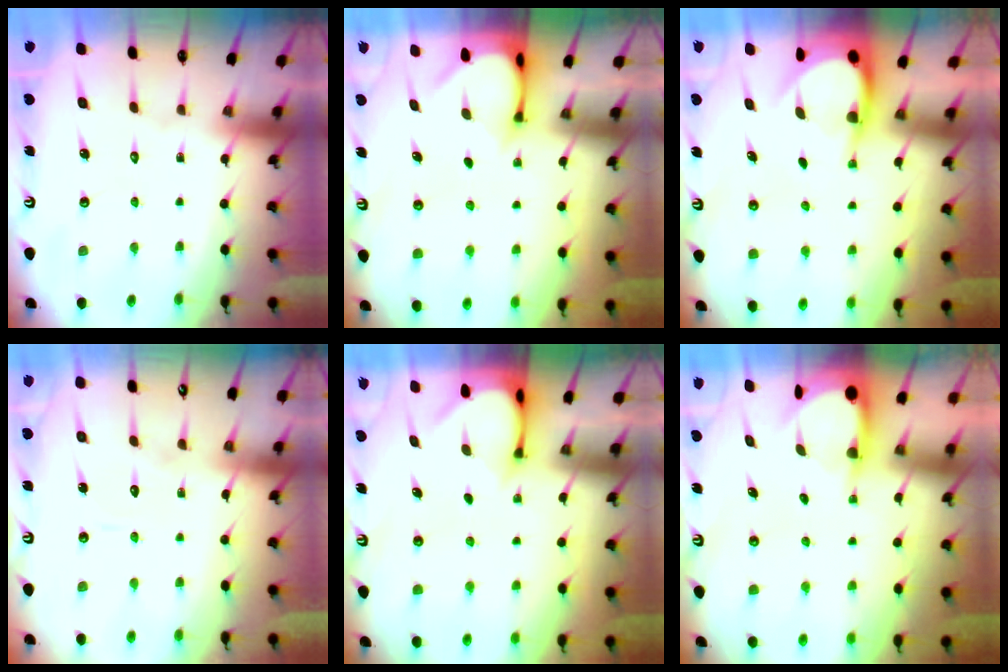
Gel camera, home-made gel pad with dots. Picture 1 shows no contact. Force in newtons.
{"total": 3.4, "press": 3.3, "slide": 0.3}
{"total": 4.9, "press": 4.9, "slide": 0.5}
{"total": 5.6, "press": 5.6, "slide": 0.4}
{"total": 3.4, "press": 3.3, "slide": 0.3}
{"total": 3.8, "press": 3.8, "slide": 0.1}